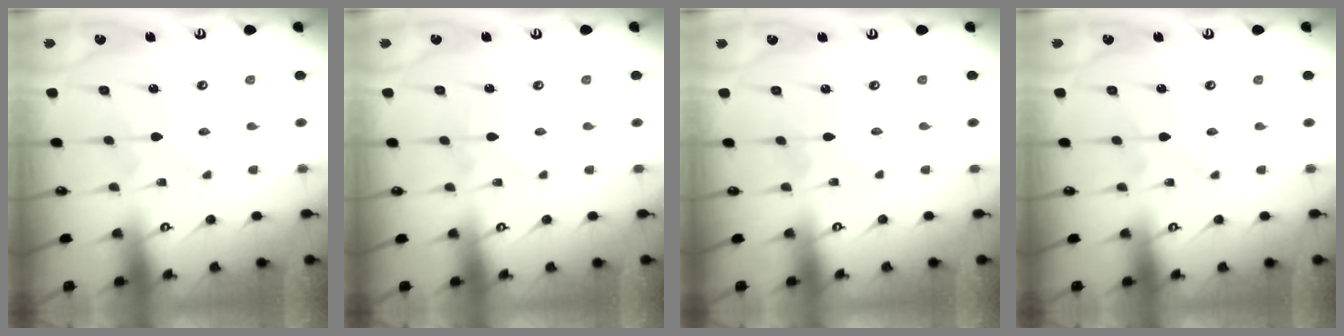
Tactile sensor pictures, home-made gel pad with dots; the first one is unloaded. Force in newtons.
{"total": 2.4, "press": 2.4, "slide": 0.4}
{"total": 0.6, "press": 0.6, "slide": 0.1}
{"total": 0.0}